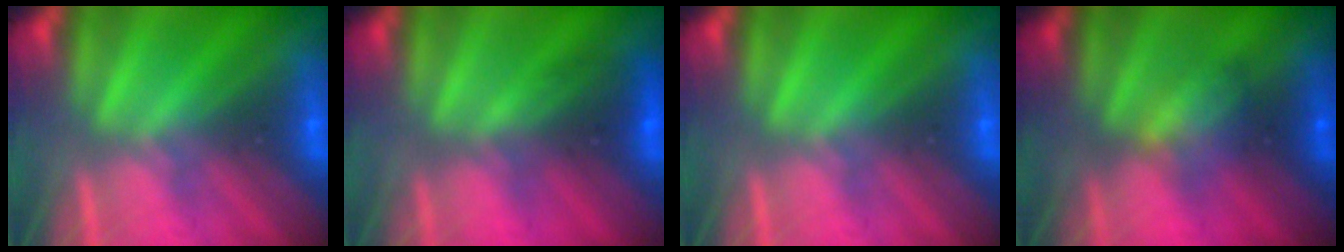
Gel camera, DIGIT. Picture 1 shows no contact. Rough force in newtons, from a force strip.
{"total": 2.7}
{"total": 0.0}
{"total": 2.3}